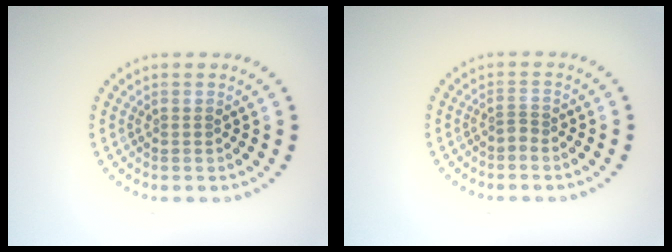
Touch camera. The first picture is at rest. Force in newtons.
{"total": 0.8, "press": 0.5, "slide": 0.6}